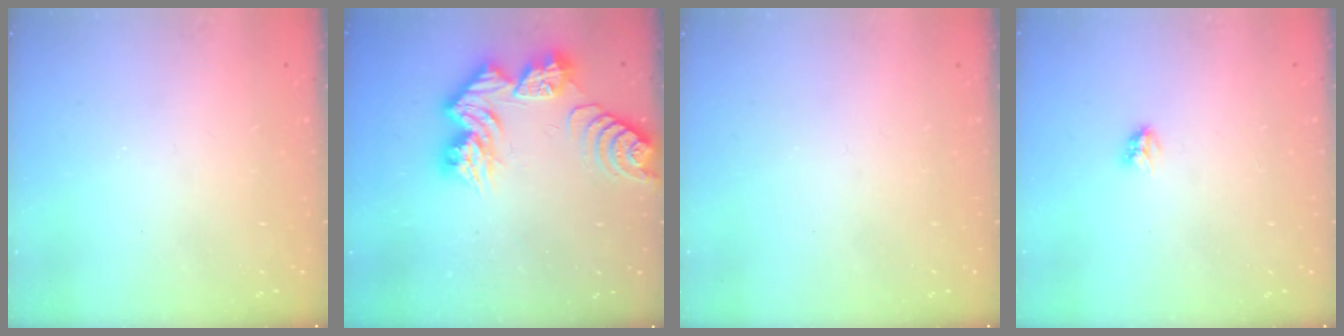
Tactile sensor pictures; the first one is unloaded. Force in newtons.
{"total": 13.8, "press": 13.7, "slide": 1.2}
{"total": 0.0}
{"total": 2.8, "press": 2.8, "slide": 0.4}